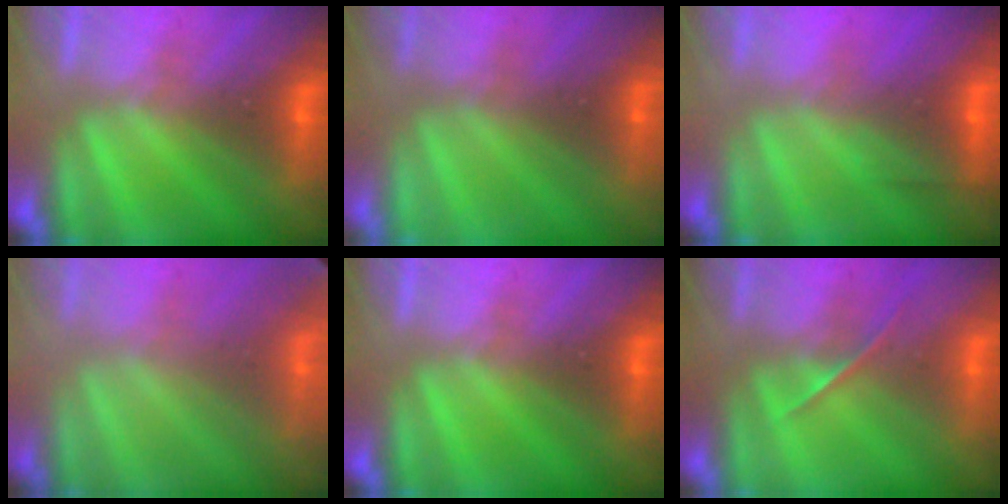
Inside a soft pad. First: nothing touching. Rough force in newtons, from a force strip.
{"total": 3.0}
{"total": 2.4}
{"total": 2.0}
{"total": 0.0}
{"total": 1.4}